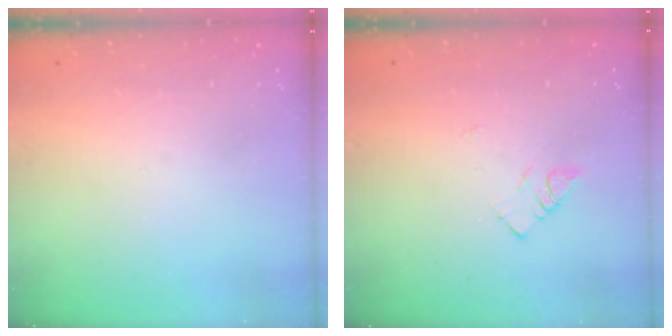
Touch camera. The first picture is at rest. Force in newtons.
{"total": 2.8, "press": 2.7, "slide": 0.4}